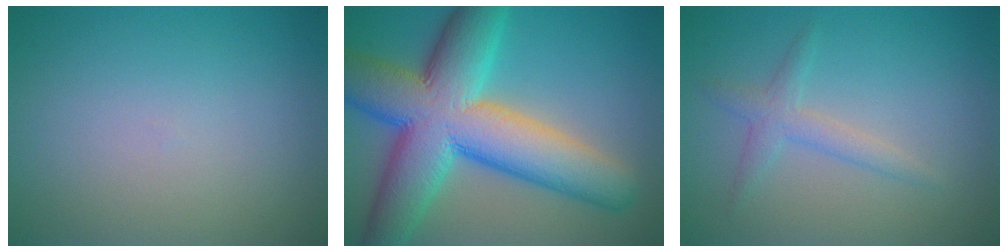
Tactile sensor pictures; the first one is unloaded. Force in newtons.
{"total": 13.8, "press": 13.8, "slide": 0.6}
{"total": 2.0, "press": 2.0, "slide": 0.0}